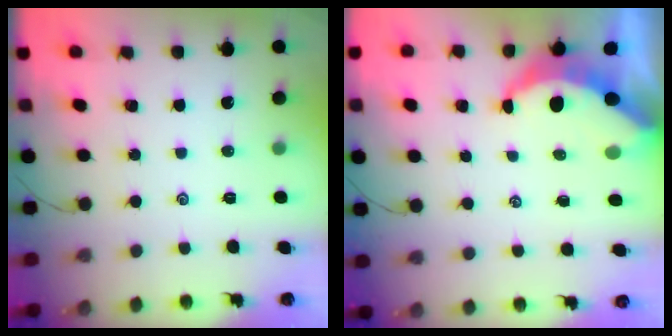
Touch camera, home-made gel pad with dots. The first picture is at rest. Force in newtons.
{"total": 7.0, "press": 6.9, "slide": 0.7}